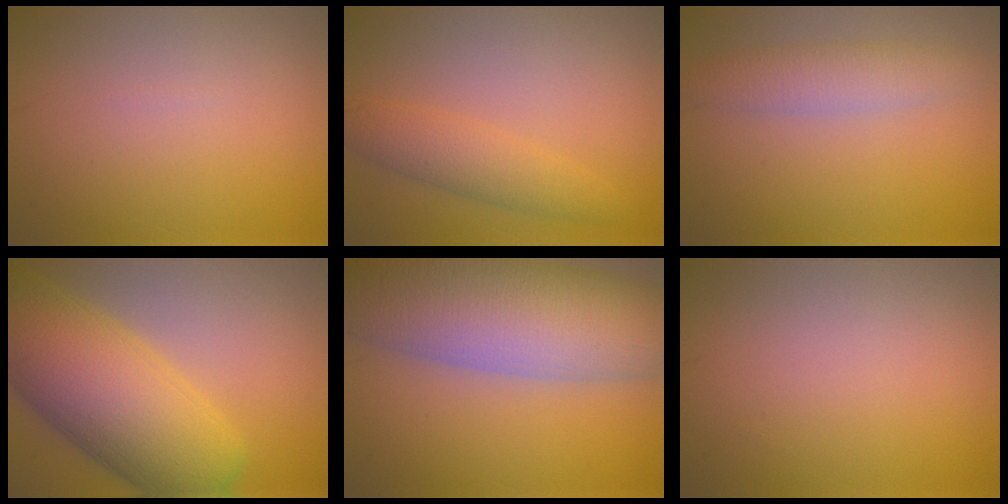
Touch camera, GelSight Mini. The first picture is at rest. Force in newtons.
{"total": 3.0, "press": 3.0, "slide": 0.1}
{"total": 3.0, "press": 3.0, "slide": 0.0}
{"total": 12.0, "press": 12.0, "slide": 0.5}
{"total": 14.1, "press": 14.1, "slide": 0.7}
{"total": 0.0}